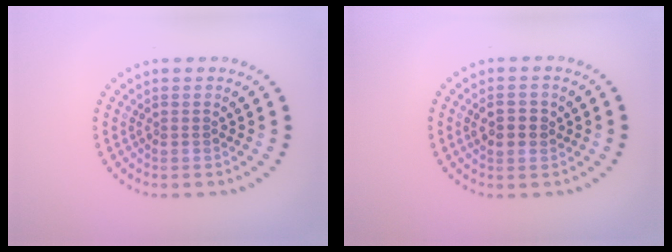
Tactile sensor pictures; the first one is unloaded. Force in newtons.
{"total": 2.5, "press": 2.4, "slide": 0.2}